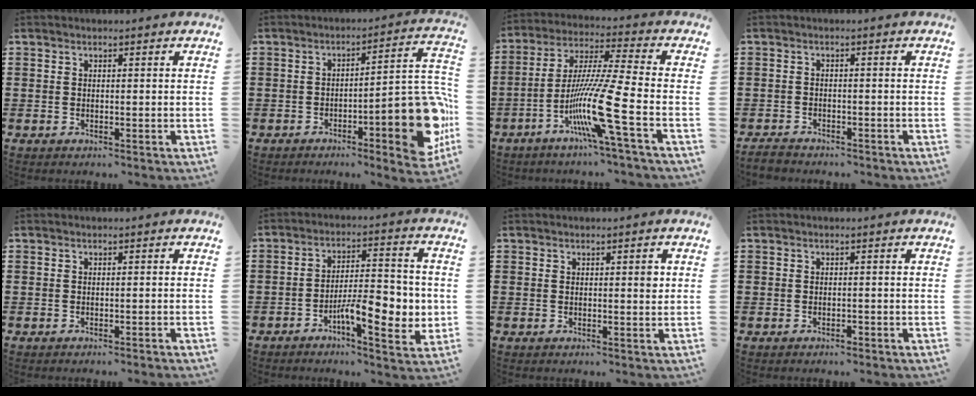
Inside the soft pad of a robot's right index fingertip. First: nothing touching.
{"total": 12.8, "force": [-4.3, 3.3, 11.6], "torque": [-0.143, -0.011, -0.071]}
{"total": 13.5, "force": [-5.8, -0.6, 12.2], "torque": [-0.259, -0.019, -0.120]}
{"total": 1.9, "force": [-1.9, 0.3, 0.2], "torque": [-0.015, -0.002, -0.042]}
{"total": 0.5, "force": [-0.5, -0.1, 0.3], "torque": [-0.005, -0.001, -0.009]}
{"total": 9.4, "force": [-2.9, 3.3, 8.3], "torque": [-0.116, 0.002, -0.046]}
{"total": 1.6, "force": [0.5, 0.4, 1.5], "torque": [-0.012, -0.003, 0.003]}
{"total": 0.6, "force": [-0.5, 0.2, 0.2], "torque": [-0.007, -0.001, -0.010]}